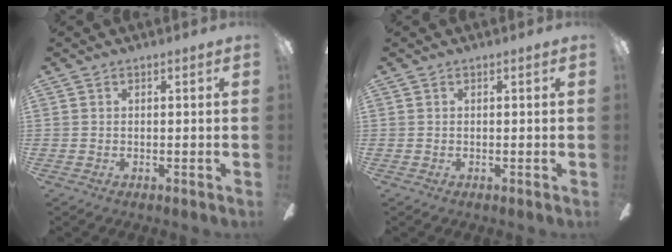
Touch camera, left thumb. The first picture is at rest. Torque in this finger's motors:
{"motor_torque": [0.00, 0.00, -0.25, 0.19, 0.00]}